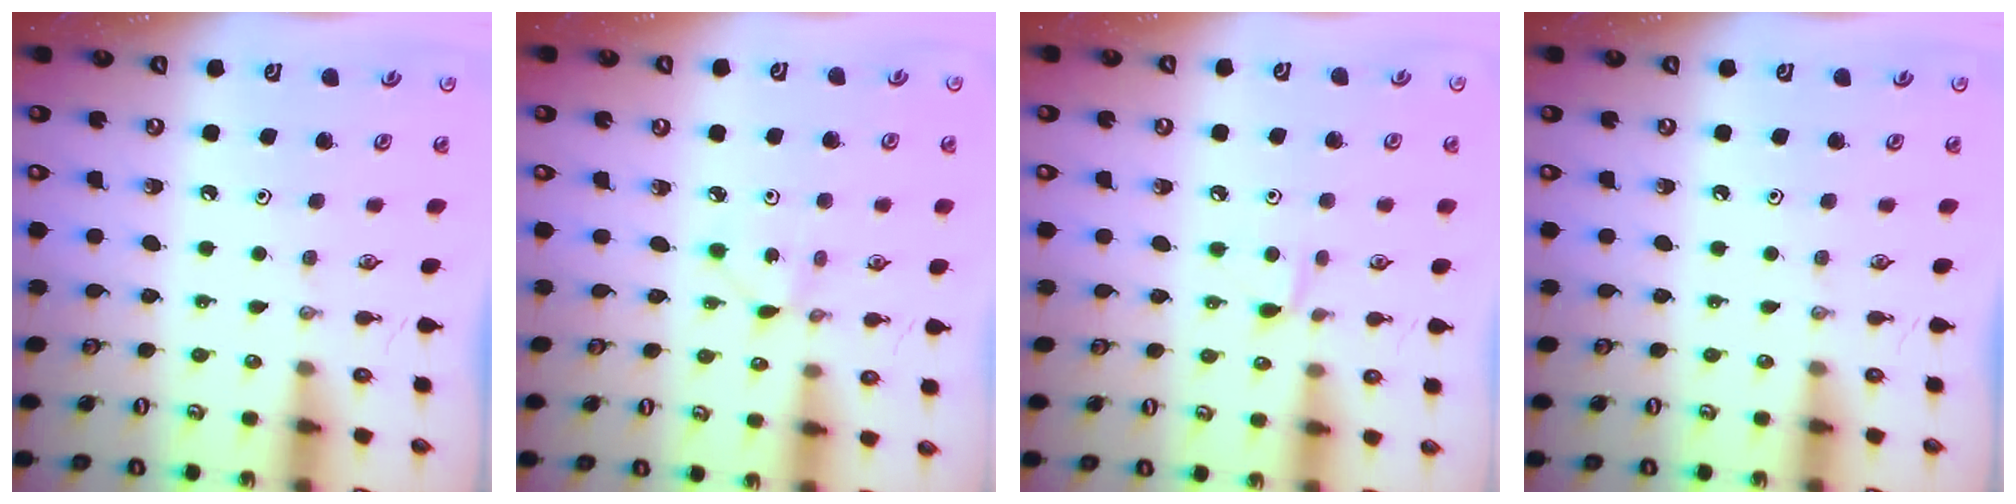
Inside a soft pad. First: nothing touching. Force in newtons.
{"total": 1.2, "press": 1.2, "slide": 0.1}
{"total": 5.7, "press": 5.7, "slide": 0.8}
{"total": 0.0}